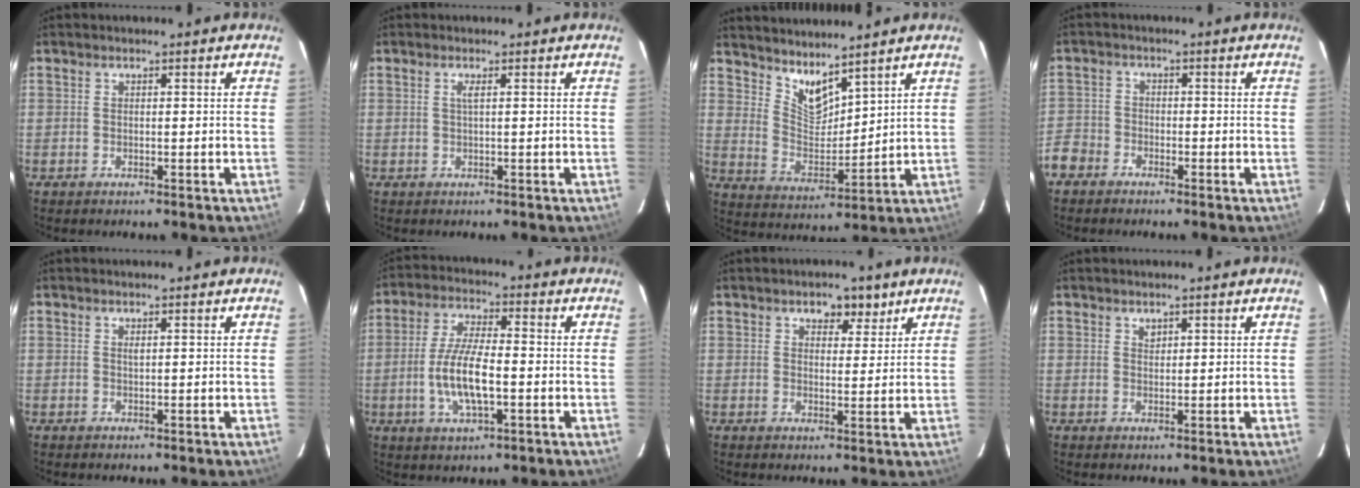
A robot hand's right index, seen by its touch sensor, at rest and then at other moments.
{"total": 1.0, "force": [0.2, -0.3, 0.9], "torque": [-0.018, 0.000, 0.003]}
{"total": 7.8, "force": [6.6, 2.2, 3.6], "torque": [-0.060, -0.010, 0.131]}
{"total": 7.1, "force": [-4.3, 5.4, 1.5], "torque": [-0.053, 0.015, -0.090]}
{"total": 0.5, "force": [0.3, 0.1, 0.4], "torque": [-0.008, 0.002, 0.006]}
{"total": 10.0, "force": [-2.1, 3.0, 9.3], "torque": [-0.189, 0.000, -0.040]}
{"total": 4.6, "force": [2.9, 2.9, 2.1], "torque": [-0.018, -0.002, 0.040]}
{"total": 1.1, "force": [0.8, 0.7, 0.3], "torque": [-0.002, 0.001, 0.015]}